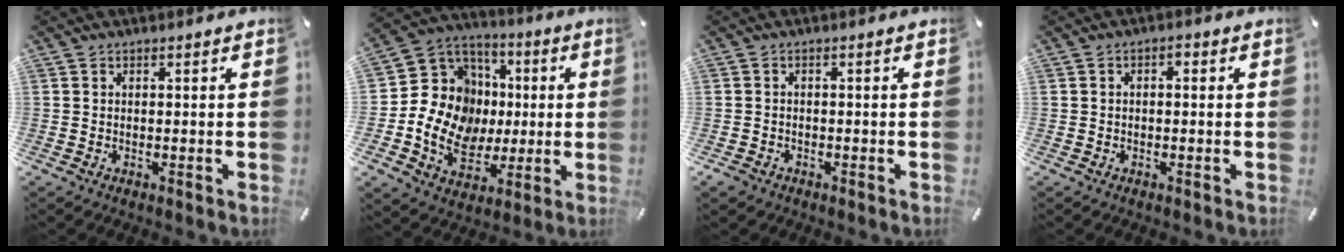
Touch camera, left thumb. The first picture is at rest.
{"total": 14.8, "force": [-1.8, 13.5, 5.9], "torque": [-0.127, -0.004, -0.019]}
{"total": 1.8, "force": [-1.1, 1.3, 0.2], "torque": [-0.002, 0.007, -0.024]}
{"total": 1.1, "force": [-0.4, 0.6, 0.8], "torque": [-0.018, 0.008, -0.010]}